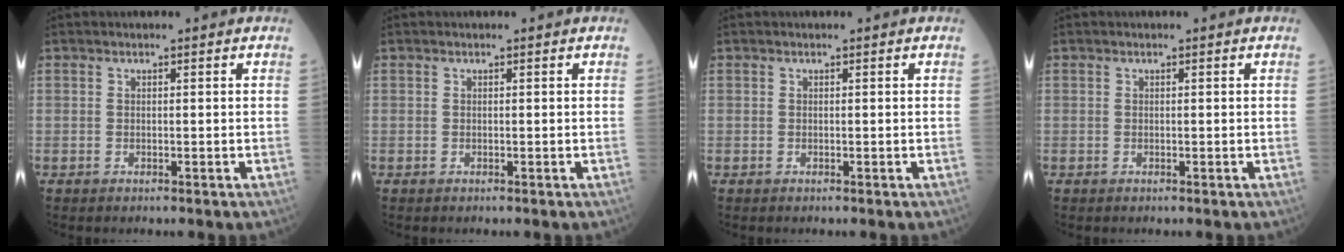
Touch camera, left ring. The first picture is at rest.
{"total": 0.0}
{"total": 0.0}
{"total": 0.0}